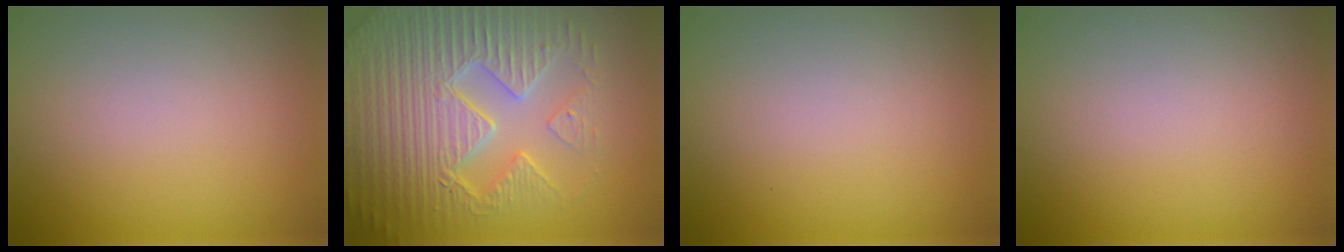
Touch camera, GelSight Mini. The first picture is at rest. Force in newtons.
{"total": 9.5, "press": 6.7, "slide": 6.7}
{"total": 0.0}
{"total": 0.0}